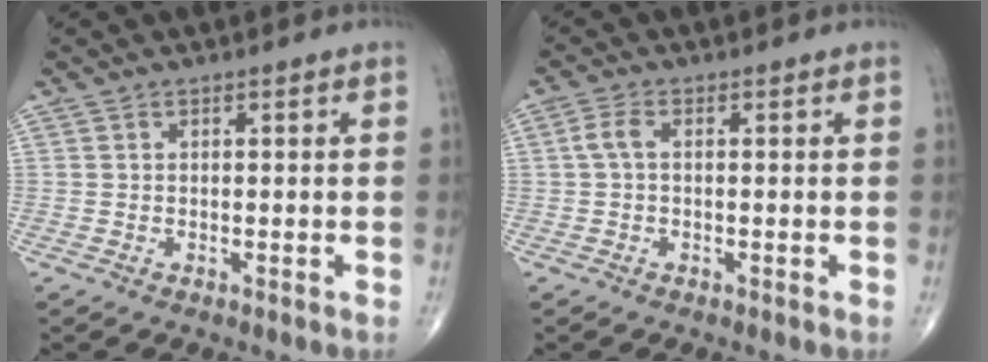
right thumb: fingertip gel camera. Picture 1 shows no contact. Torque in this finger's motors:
{"motor_torque": [-0.07, 0.07, 0.27, -0.06, 0.00]}